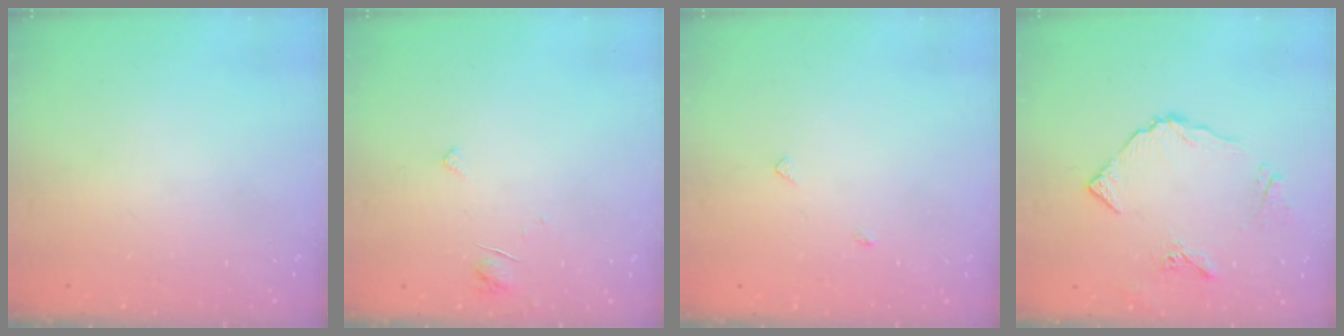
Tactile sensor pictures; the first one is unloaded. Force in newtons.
{"total": 3.2, "press": 3.2, "slide": 0.3}
{"total": 4.4, "press": 4.4, "slide": 0.4}
{"total": 8.5, "press": 8.5, "slide": 0.2}